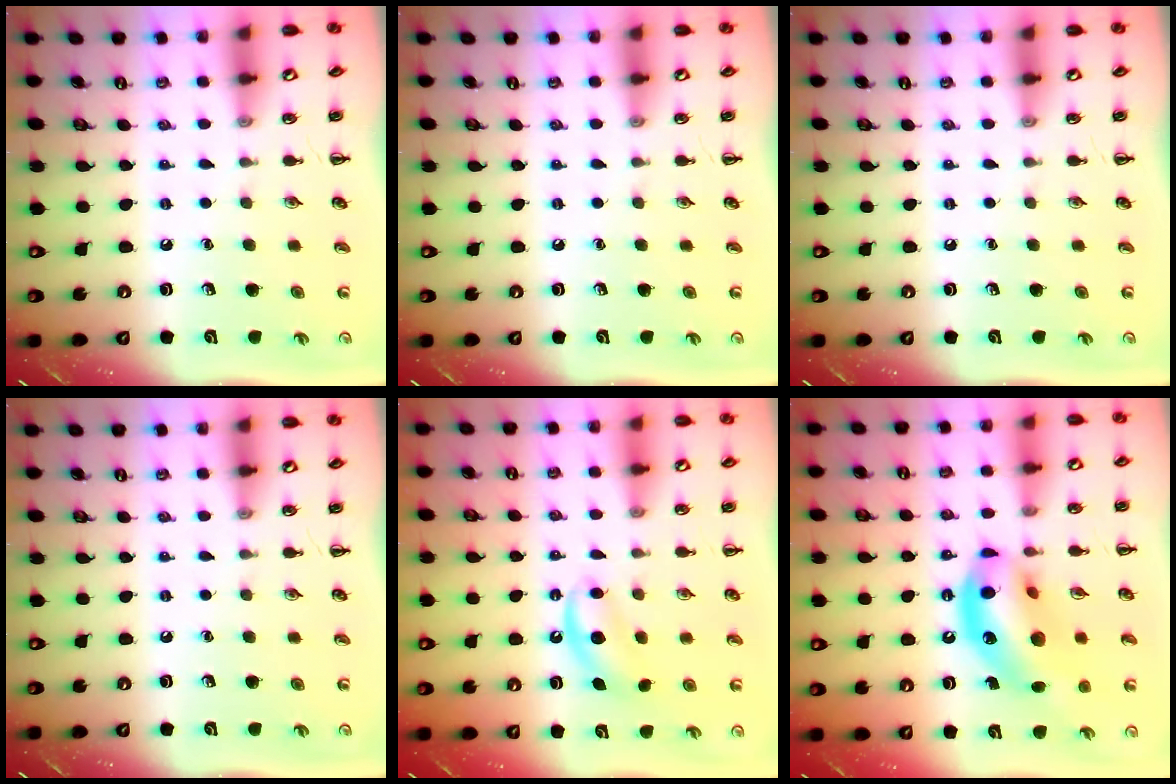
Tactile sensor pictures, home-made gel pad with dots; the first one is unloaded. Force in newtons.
{"total": 0.0}
{"total": 0.0}
{"total": 0.0}
{"total": 6.0, "press": 5.8, "slide": 1.4}
{"total": 18.3, "press": 17.6, "slide": 4.8}